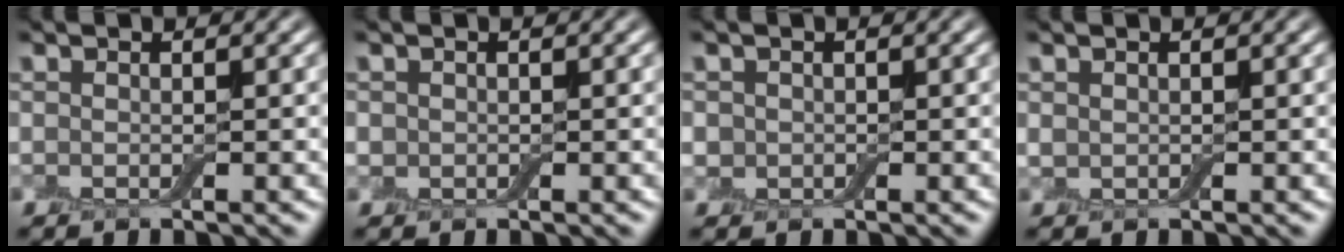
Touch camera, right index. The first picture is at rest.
{"total": 0.7, "force": [0.1, 0.7, 0.1], "torque": [0.001, 0.000, -0.001]}
{"total": 1.2, "force": [0.0, 1.1, 0.3], "torque": [-0.004, -0.002, -0.005]}
{"total": 0.5, "force": [0.4, 0.3, 0.2], "torque": [-0.004, 0.002, 0.009]}